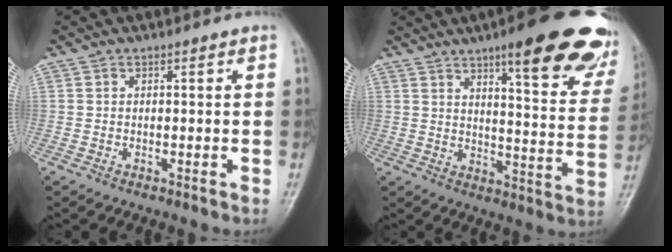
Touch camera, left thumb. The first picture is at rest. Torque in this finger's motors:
{"motor_torque": [1.10, 0.73, 1.49, -1.28, 0.05]}